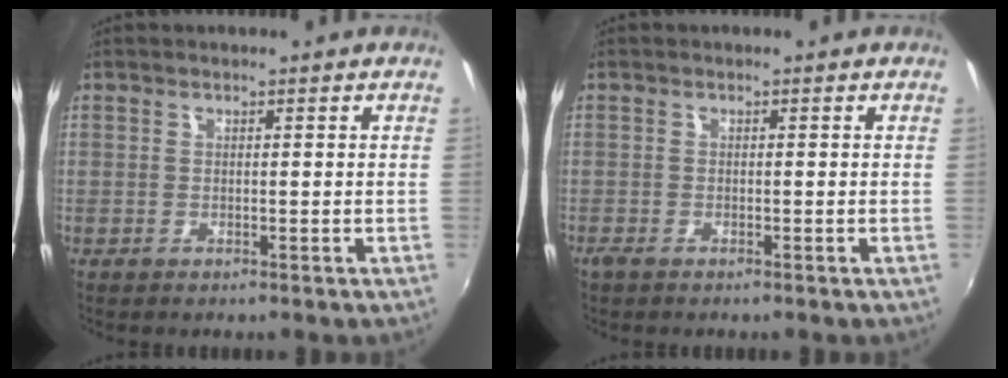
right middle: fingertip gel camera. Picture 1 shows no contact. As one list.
[{"total": 1.1, "force": [-0.8, 0.4, 0.5], "torque": [-0.012, -0.004, -0.018]}]